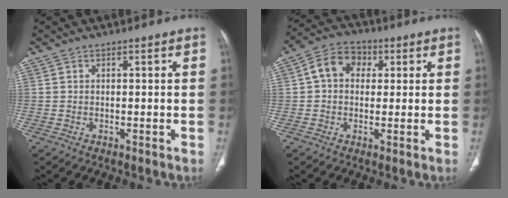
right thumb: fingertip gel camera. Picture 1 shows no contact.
{"total": 7.6, "force": [1.5, 6.0, 4.5], "torque": [-0.055, 0.017, 0.014]}